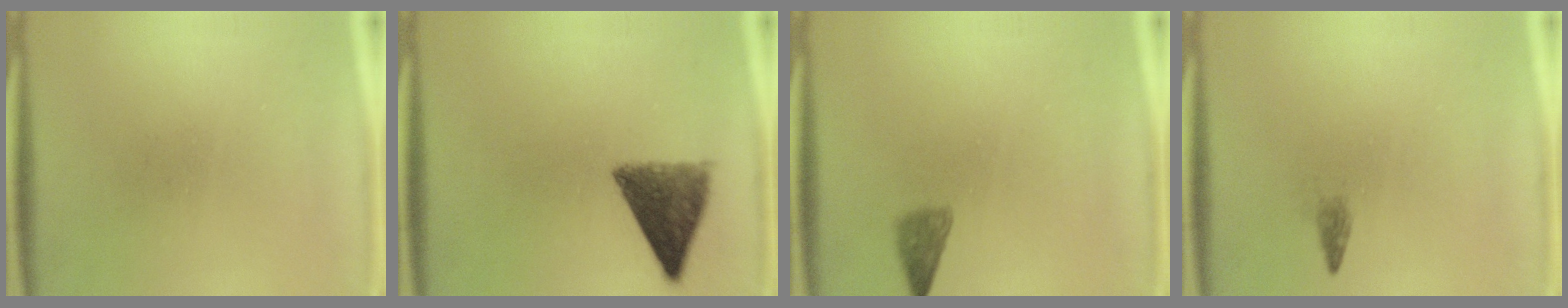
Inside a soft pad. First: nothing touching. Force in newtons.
{"total": 8.8}
{"total": 2.1}
{"total": 1.0}